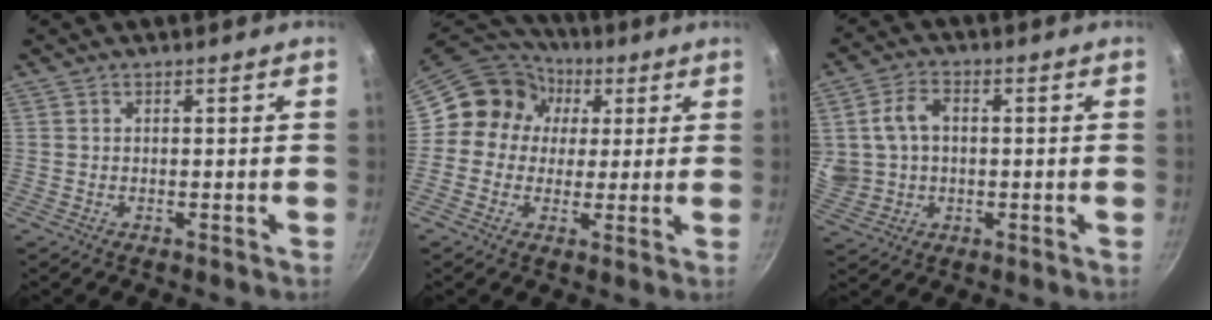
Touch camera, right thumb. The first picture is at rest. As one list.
[{"total": 12.5, "force": [2.7, 11.3, 4.7], "torque": [-0.051, 0.021, 0.023]}, {"total": 9.4, "force": [1.1, 7.4, 5.8], "torque": [-0.095, 0.008, 0.026]}]